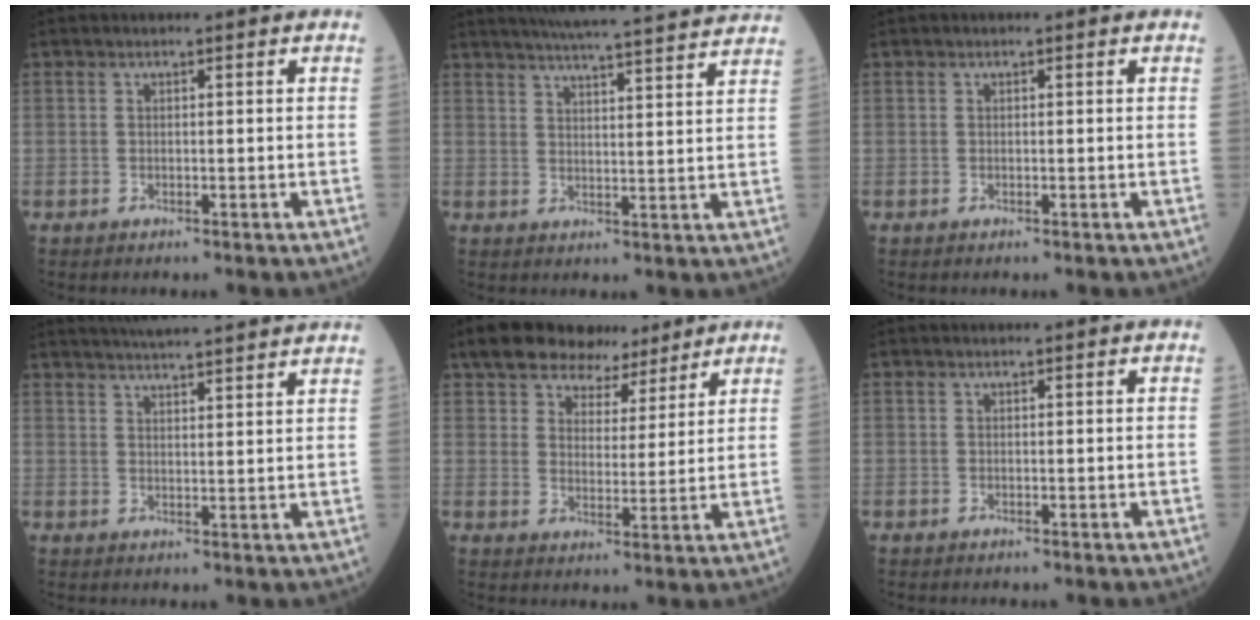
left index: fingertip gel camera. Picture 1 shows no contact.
{"total": 20.5, "force": [19.1, -0.3, 7.6], "torque": [-0.121, -0.009, 0.241]}
{"total": 0.0}
{"total": 14.9, "force": [13.7, 0.3, 5.9], "torque": [-0.098, 0.017, 0.182]}
{"total": 10.3, "force": [8.1, 5.1, 3.9], "torque": [-0.056, 0.028, 0.128]}
{"total": 0.0}